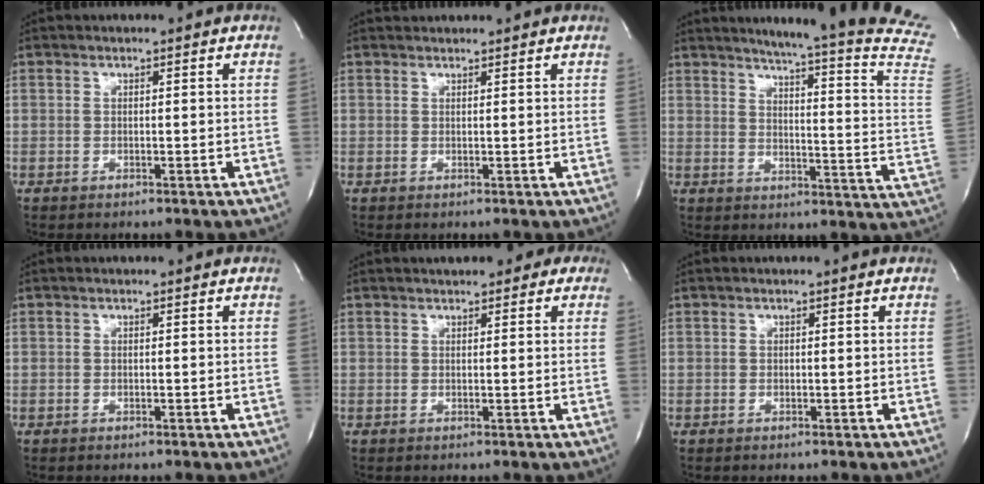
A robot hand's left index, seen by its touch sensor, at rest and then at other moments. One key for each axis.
{"total": 2.6, "fx": 2.6, "fy": 0.3, "fz": 0.2, "tx": -0.009, "ty": 0.023, "tz": 0.036}
{"total": 23.7, "fx": 20.1, "fy": -1.7, "fz": 12.3, "tx": -0.169, "ty": -0.111, "tz": 0.233}
{"total": 0.0}
{"total": 7.2, "fx": 5.2, "fy": 3.0, "fz": 4.0, "tx": -0.045, "ty": 0.014, "tz": 0.058}
{"total": 0.0}